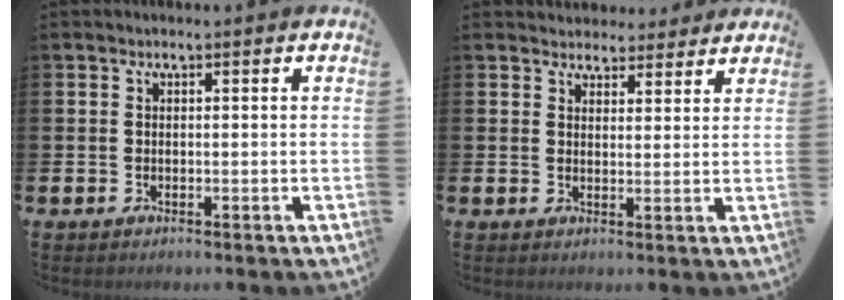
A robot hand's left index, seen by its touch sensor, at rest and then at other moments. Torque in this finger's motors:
{"motor_torque": [1.04, -1.10, 0.31, 0.01]}